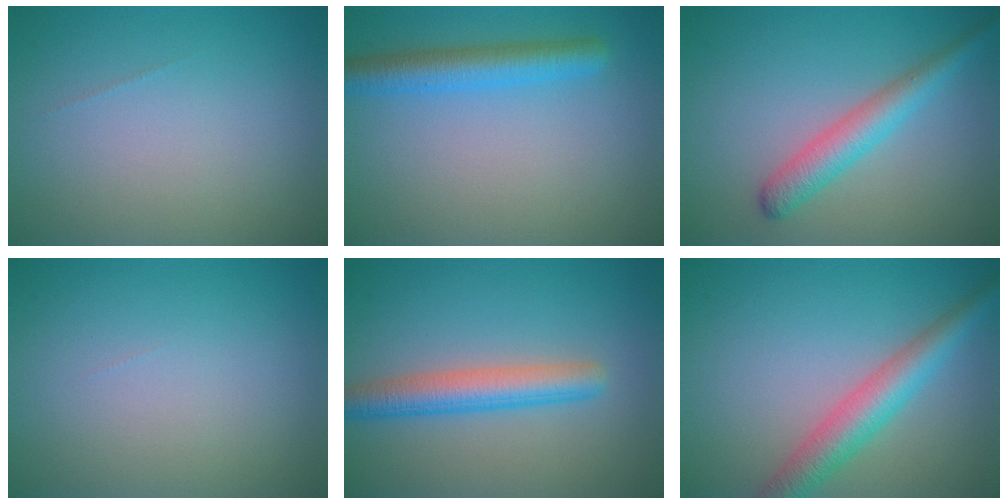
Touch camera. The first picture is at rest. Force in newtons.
{"total": 3.8, "press": 3.8, "slide": 0.2}
{"total": 2.8, "press": 2.8, "slide": 0.2}
{"total": 0.0}
{"total": 4.1, "press": 4.1, "slide": 0.1}
{"total": 4.6, "press": 4.6, "slide": 0.1}